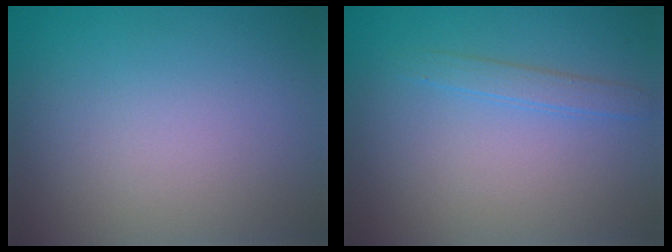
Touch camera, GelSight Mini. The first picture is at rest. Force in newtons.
{"total": 1.6, "press": 1.6, "slide": 0.1}